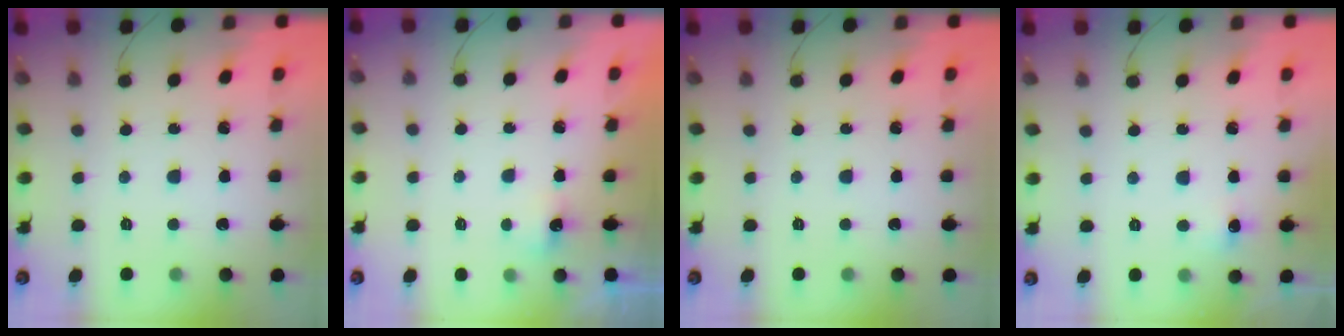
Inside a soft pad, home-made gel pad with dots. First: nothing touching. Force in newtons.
{"total": 2.2, "press": 2.2, "slide": 0.5}
{"total": 0.0}
{"total": 4.8, "press": 4.6, "slide": 1.4}